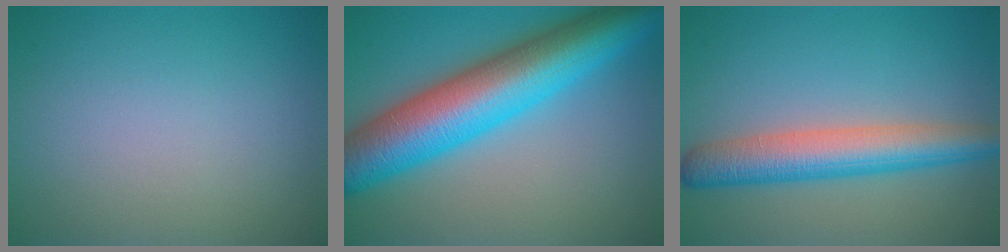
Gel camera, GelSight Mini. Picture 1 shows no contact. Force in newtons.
{"total": 12.1, "press": 12.1, "slide": 0.2}
{"total": 5.9, "press": 5.9, "slide": 0.1}